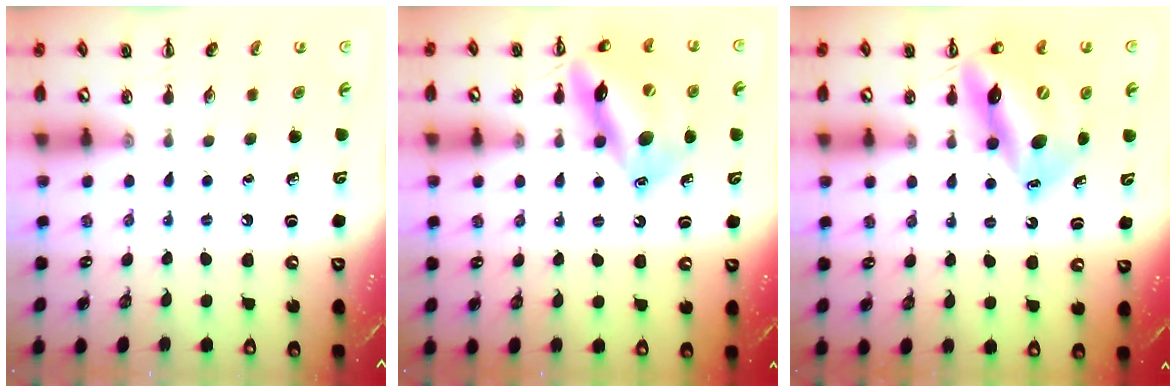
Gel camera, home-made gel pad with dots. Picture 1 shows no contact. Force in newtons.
{"total": 16.5, "press": 16.5, "slide": 1.5}
{"total": 15.8, "press": 15.1, "slide": 4.5}